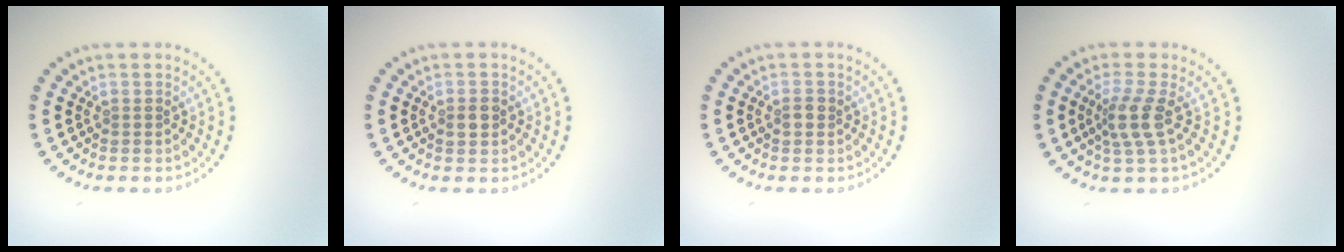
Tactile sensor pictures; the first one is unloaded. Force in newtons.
{"total": 1.7, "press": 1.7, "slide": 0.1}
{"total": 1.1, "press": 1.1, "slide": 0.0}
{"total": 2.6, "press": 2.0, "slide": 1.7}